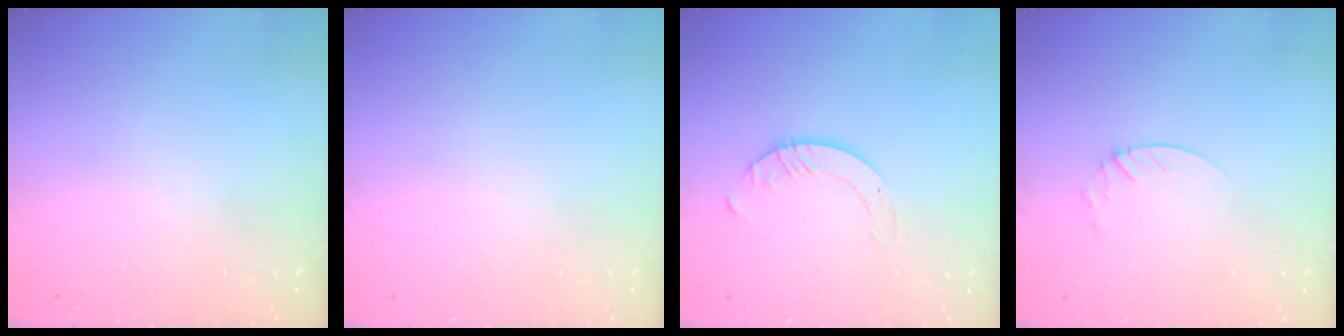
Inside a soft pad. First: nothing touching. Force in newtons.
{"total": 0.0}
{"total": 2.0, "press": 2.0, "slide": 0.2}
{"total": 1.9, "press": 1.9, "slide": 0.2}